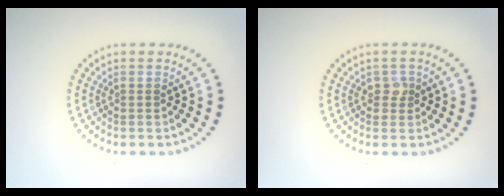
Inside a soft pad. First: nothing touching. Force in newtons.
{"total": 1.2, "press": 1.1, "slide": 0.4}